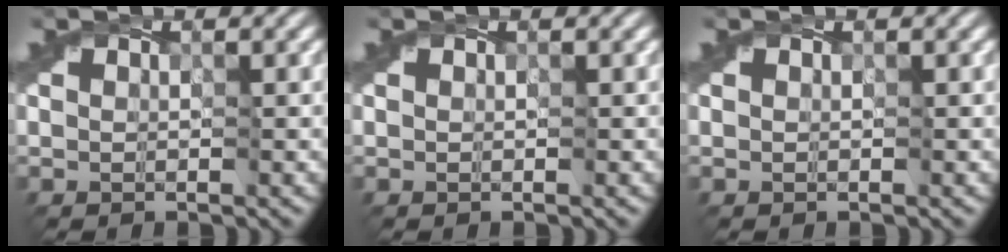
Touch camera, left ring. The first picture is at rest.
{"total": 0.0}
{"total": 0.0}